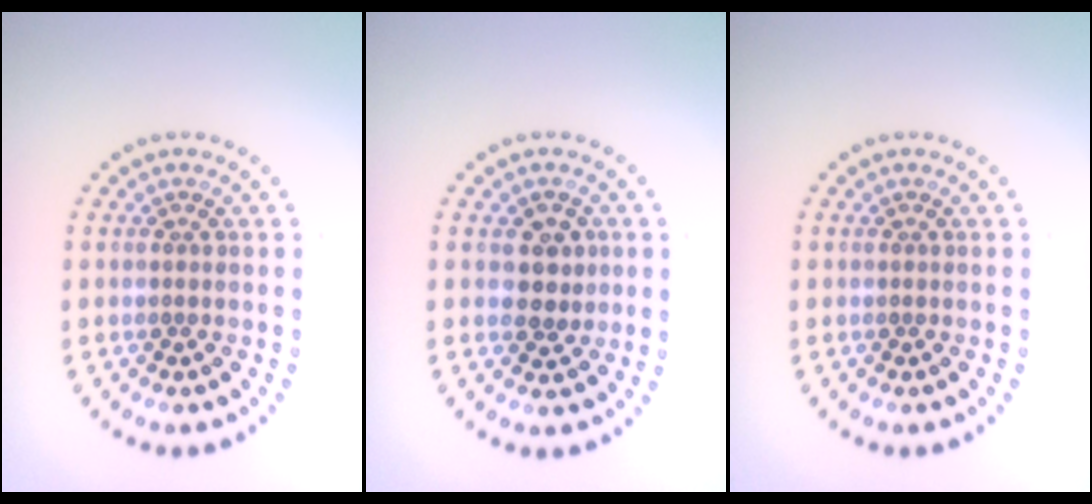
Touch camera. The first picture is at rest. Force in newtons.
{"total": 2.5, "press": 2.4, "slide": 0.6}
{"total": 0.0}